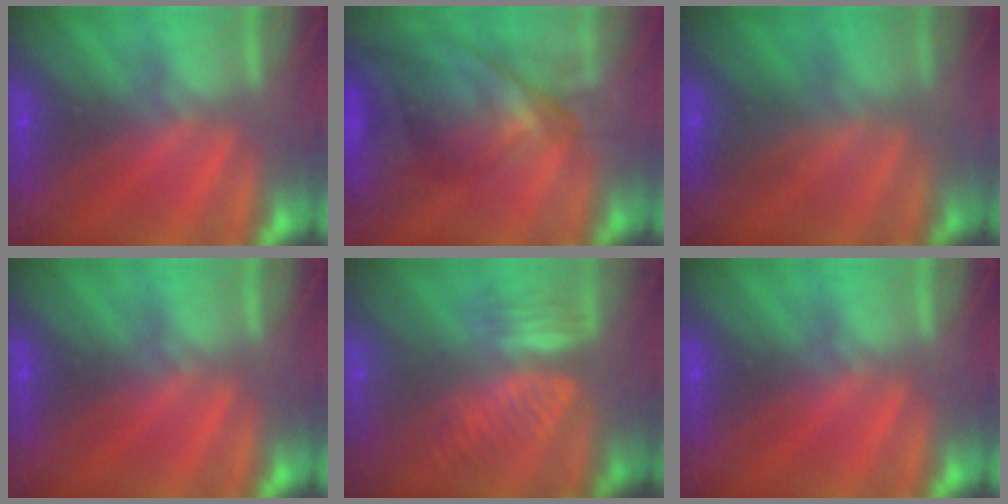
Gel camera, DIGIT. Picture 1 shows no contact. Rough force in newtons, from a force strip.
{"total": 8.2}
{"total": 2.1}
{"total": 0.0}
{"total": 9.4}
{"total": 0.0}